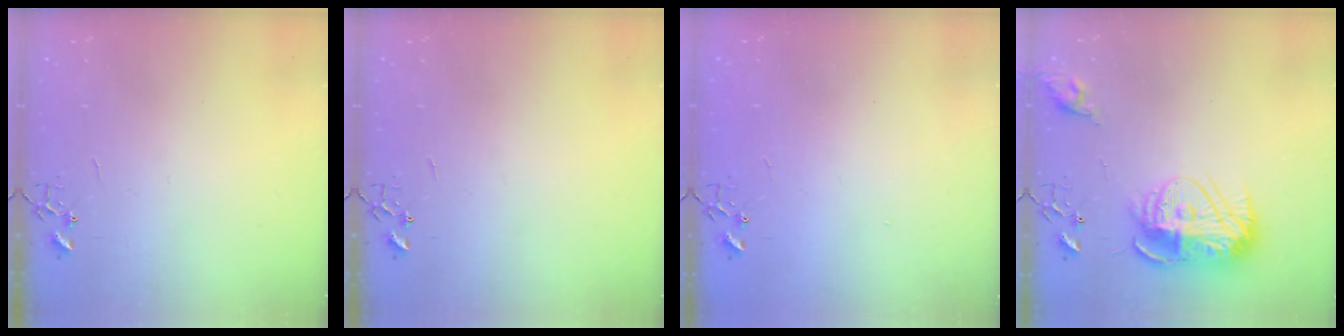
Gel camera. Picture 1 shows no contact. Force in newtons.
{"total": 0.0}
{"total": 1.2, "press": 1.2, "slide": 0.1}
{"total": 15.7, "press": 15.7, "slide": 1.4}